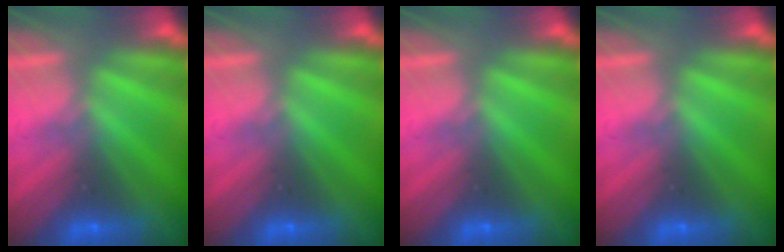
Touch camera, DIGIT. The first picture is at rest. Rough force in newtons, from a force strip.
{"total": 0.0}
{"total": 0.0}
{"total": 0.0}